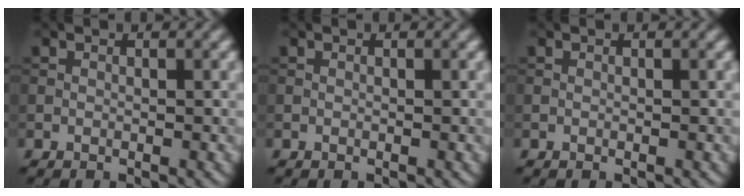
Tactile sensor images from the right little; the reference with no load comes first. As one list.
[{"total": 0.0}, {"total": 0.0}]